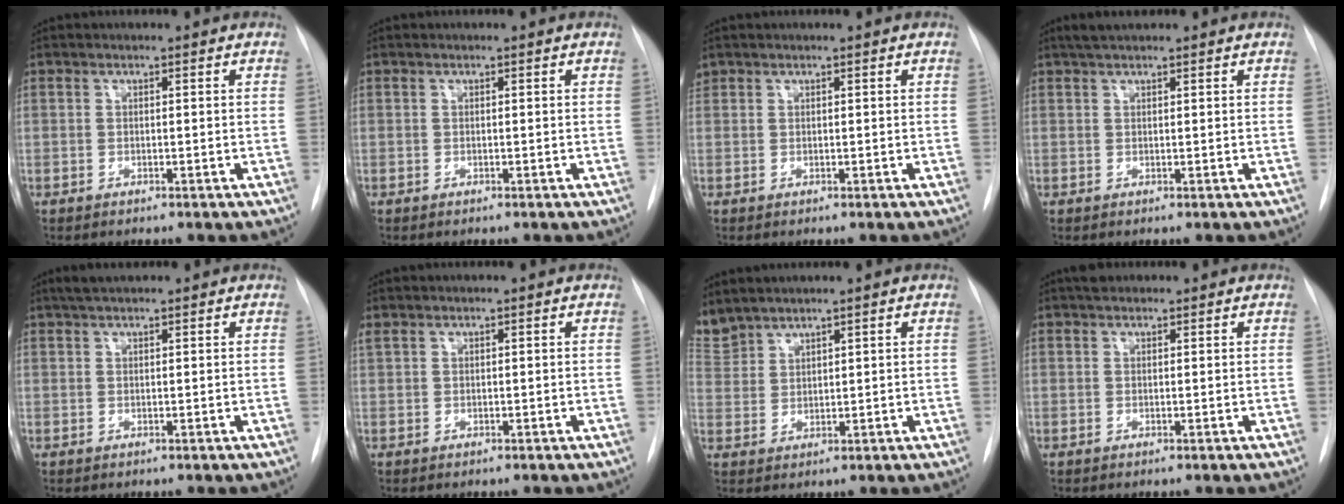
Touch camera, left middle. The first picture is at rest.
{"total": 0.0}
{"total": 0.9, "force": [0.7, 0.5, 0.0], "torque": [-0.002, 0.017, 0.015]}
{"total": 2.6, "force": [2.1, 0.4, 1.4], "torque": [-0.025, 0.017, 0.037]}
{"total": 2.6, "force": [2.1, 0.4, 1.5], "torque": [-0.027, 0.016, 0.037]}
{"total": 0.8, "force": [0.7, 0.3, 0.2], "torque": [-0.016, 0.017, 0.019]}
{"total": 5.8, "force": [5.5, 1.5, 0.9], "torque": [-0.037, 0.012, 0.125]}
{"total": 1.8, "force": [1.4, 0.8, 0.6], "torque": [-0.012, 0.015, 0.021]}